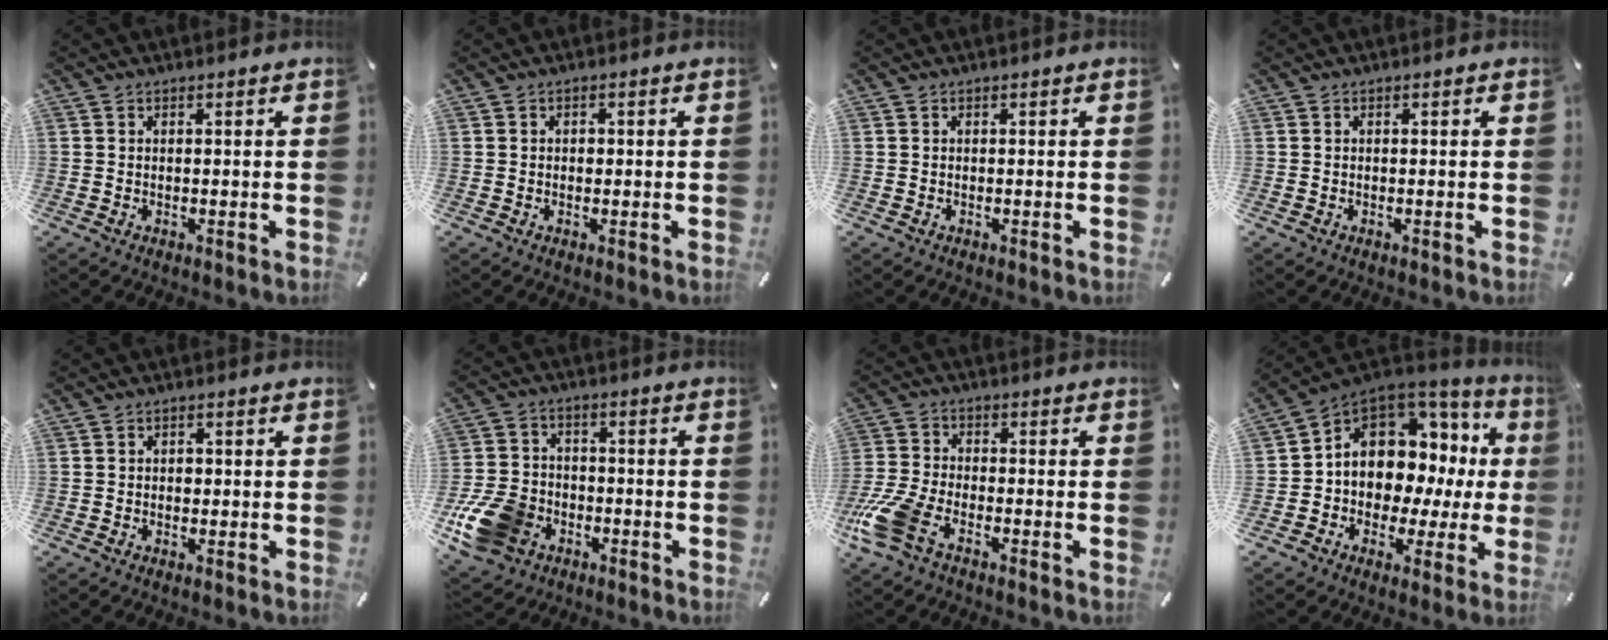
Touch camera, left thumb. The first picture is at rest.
{"total": 1.1, "force": [-0.1, 0.9, 0.6], "torque": [-0.012, 0.004, -0.003]}
{"total": 0.0}
{"total": 0.0}
{"total": 1.4, "force": [-0.1, 1.1, 0.8], "torque": [-0.008, 0.002, -0.005]}
{"total": 13.3, "force": [-5.7, 10.1, 6.6], "torque": [-0.141, 0.039, -0.101]}
{"total": 10.5, "force": [-5.8, 5.1, 7.1], "torque": [-0.164, 0.011, -0.112]}
{"total": 9.6, "force": [2.7, 8.1, 4.4], "torque": [-0.077, -0.040, 0.052]}